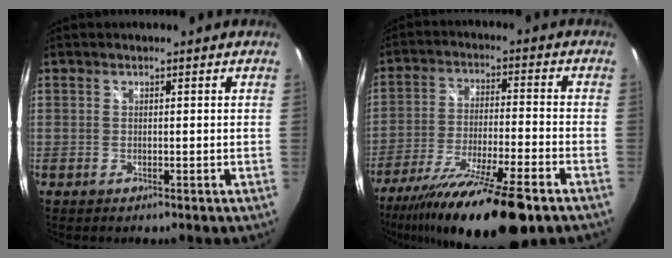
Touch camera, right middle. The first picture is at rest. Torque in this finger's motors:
{"motor_torque": [1.19, -0.95, 0.47, 0.21]}